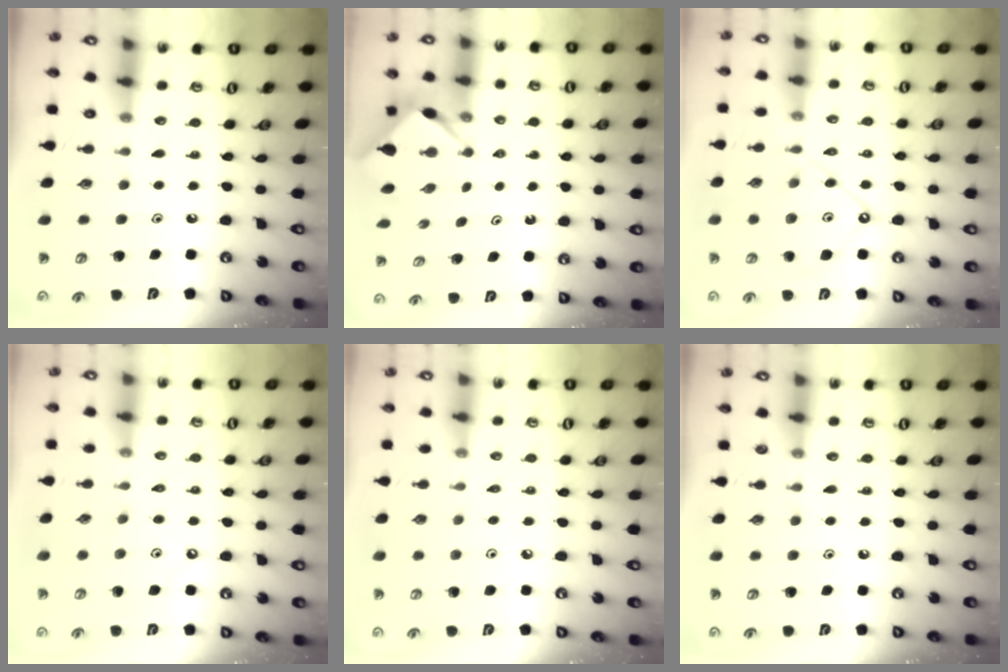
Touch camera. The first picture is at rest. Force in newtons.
{"total": 2.9, "press": 2.9, "slide": 0.3}
{"total": 10.5, "press": 10.5, "slide": 1.0}
{"total": 2.1, "press": 2.1, "slide": 0.4}
{"total": 1.1, "press": 1.1, "slide": 0.4}
{"total": 2.3, "press": 2.3, "slide": 0.4}